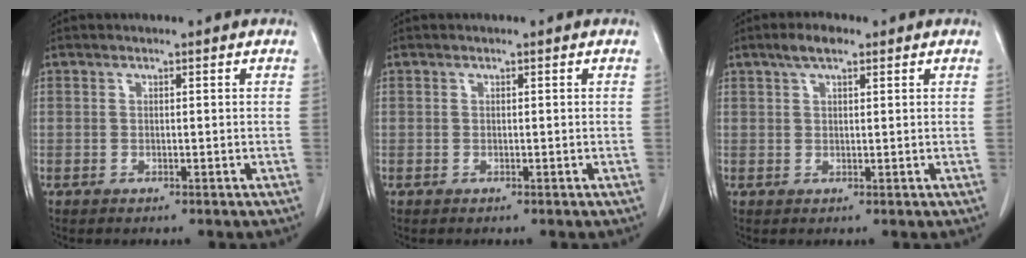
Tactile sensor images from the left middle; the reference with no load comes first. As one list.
[{"total": 0.0}, {"total": 3.2, "force": [2.1, 1.0, 2.2], "torque": [-0.046, 0.010, 0.038]}]